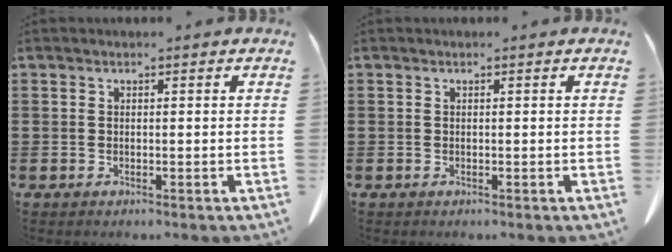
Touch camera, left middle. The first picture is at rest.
{"total": 0.0}